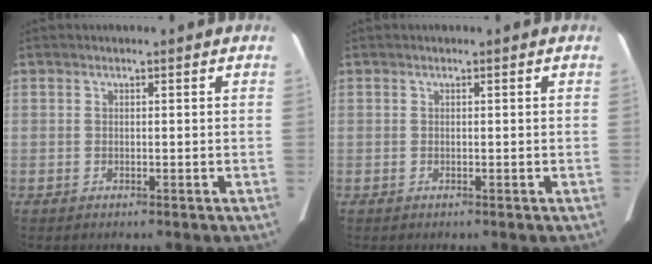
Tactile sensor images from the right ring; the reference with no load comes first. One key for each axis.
{"total": 0.0}